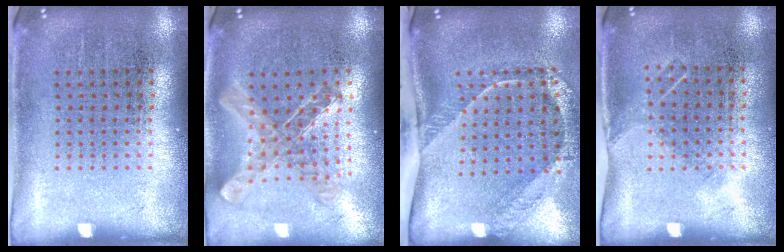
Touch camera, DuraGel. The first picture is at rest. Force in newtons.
{"total": 0.9, "press": 0.9, "slide": 0.1}
{"total": 2.7, "press": 1.8, "slide": 1.9}
{"total": 1.1, "press": 0.8, "slide": 0.7}